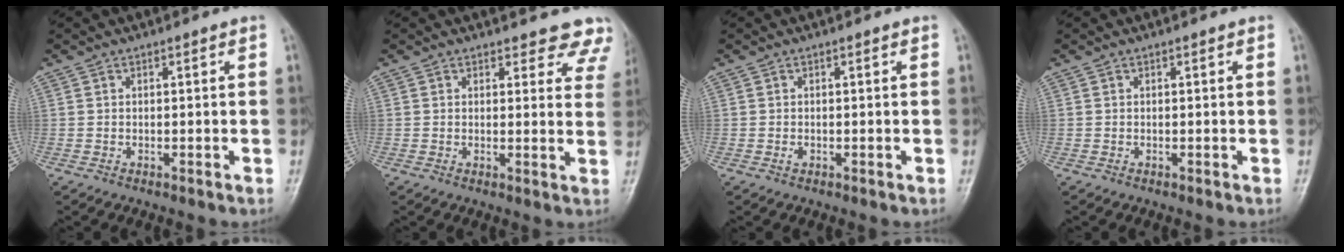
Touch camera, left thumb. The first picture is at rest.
{"total": 8.2, "force": [7.5, 3.2, 0.8], "torque": [0.047, -0.036, 0.053]}
{"total": 0.6, "force": [-0.2, 0.4, 0.4], "torque": [-0.005, 0.000, -0.004]}
{"total": 0.0}